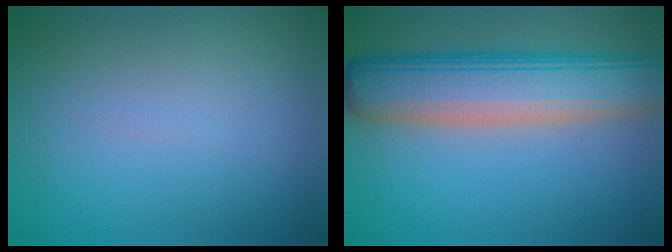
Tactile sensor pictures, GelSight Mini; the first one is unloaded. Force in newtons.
{"total": 9.1, "press": 9.1, "slide": 0.6}